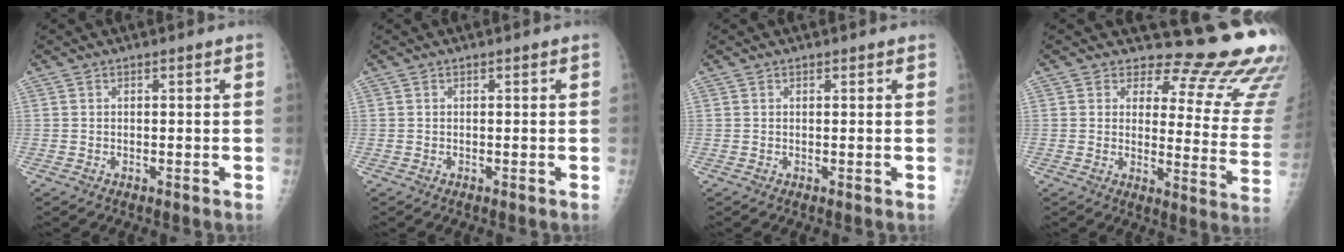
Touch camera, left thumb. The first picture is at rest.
{"total": 0.0}
{"total": 0.5, "force": [0.4, 0.3, 0.1], "torque": [-0.004, -0.003, 0.004]}
{"total": 18.0, "force": [15.9, 5.8, 6.2], "torque": [-0.022, -0.153, 0.163]}